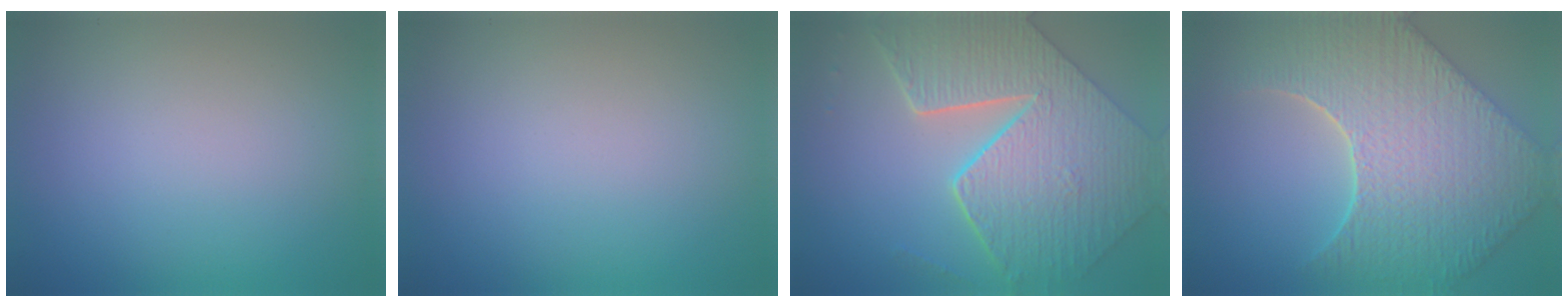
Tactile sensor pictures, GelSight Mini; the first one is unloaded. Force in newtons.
{"total": 0.0}
{"total": 9.3, "press": 6.7, "slide": 6.4}
{"total": 8.8, "press": 7.2, "slide": 5.0}